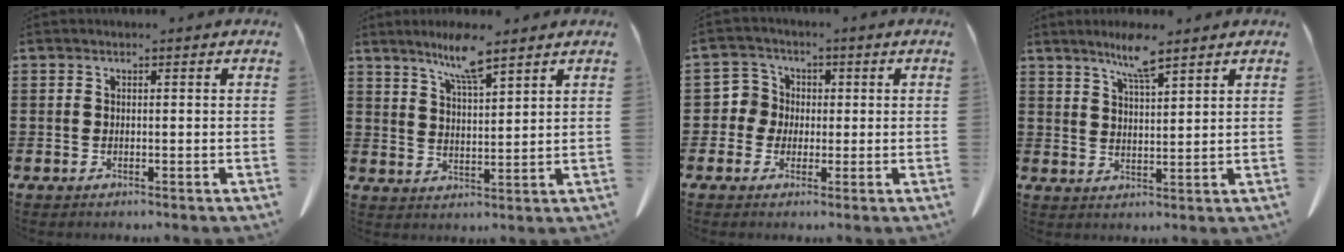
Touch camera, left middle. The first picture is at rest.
{"total": 7.1, "force": [5.5, 0.5, 4.4], "torque": [-0.101, -0.011, 0.094]}
{"total": 4.1, "force": [-0.1, 4.0, 0.7], "torque": [-0.029, 0.013, -0.003]}
{"total": 5.8, "force": [4.4, 0.3, 3.8], "torque": [-0.085, -0.008, 0.075]}